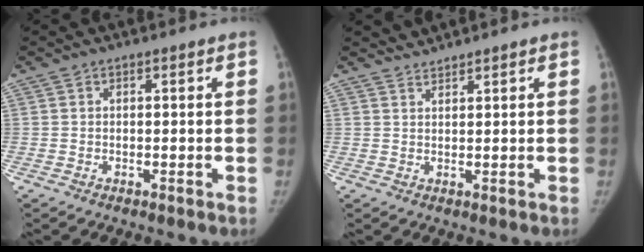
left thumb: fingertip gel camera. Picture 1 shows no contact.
{"total": 1.8, "force": [1.7, -0.2, -0.5], "torque": [0.003, -0.004, 0.039]}